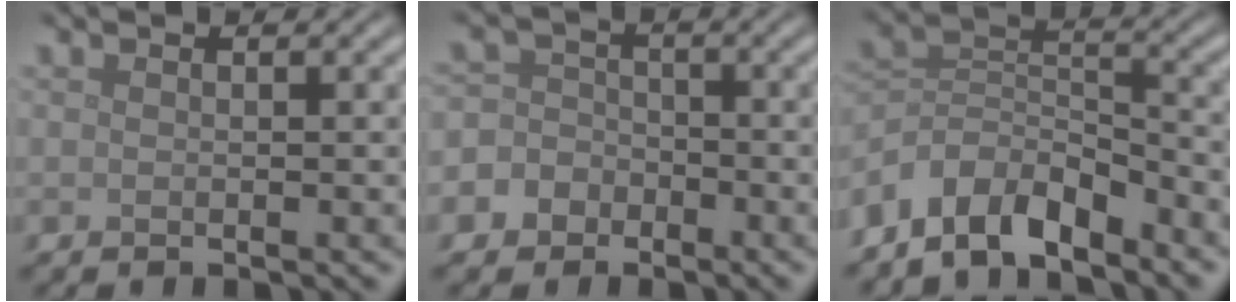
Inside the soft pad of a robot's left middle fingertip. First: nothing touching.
{"total": 5.6, "force": [-2.8, 4.8, 0.9], "torque": [-0.003, 0.003, -0.070]}
{"total": 6.3, "force": [-4.8, 2.8, 2.9], "torque": [-0.046, 0.000, -0.101]}